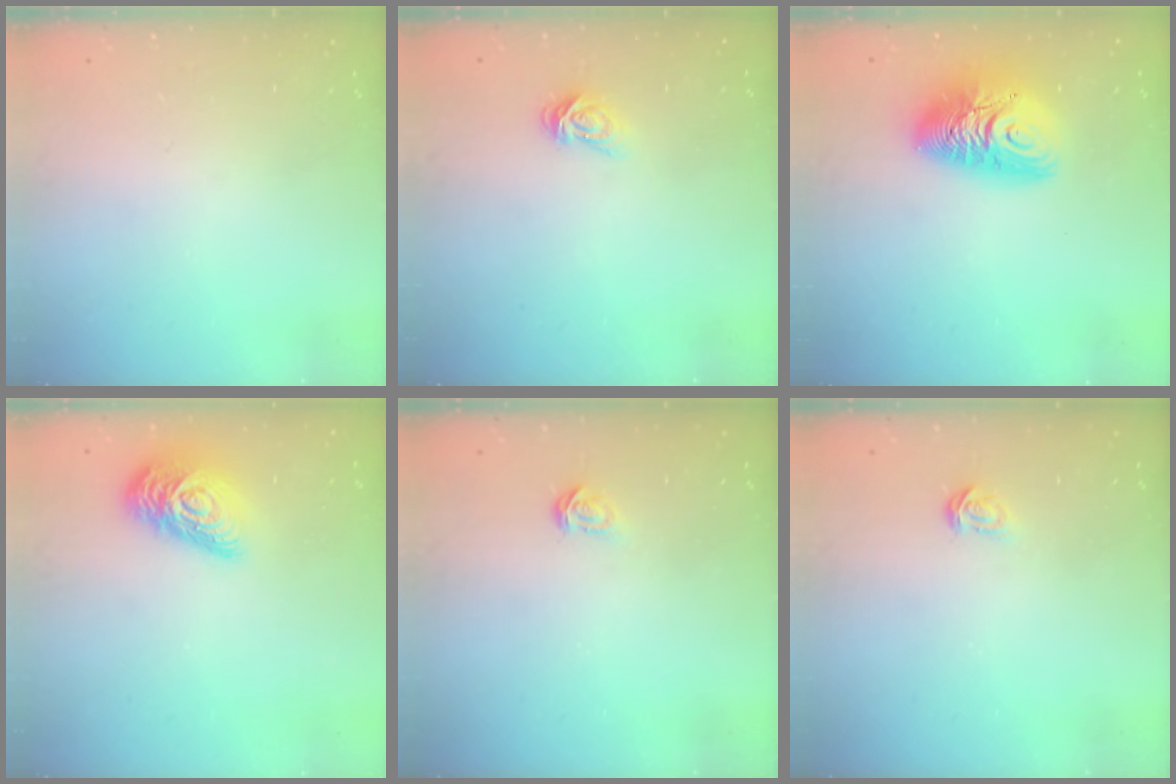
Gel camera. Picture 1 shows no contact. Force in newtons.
{"total": 4.9, "press": 4.9, "slide": 0.7}
{"total": 15.7, "press": 15.6, "slide": 1.7}
{"total": 15.3, "press": 15.3, "slide": 0.8}
{"total": 1.8, "press": 1.7, "slide": 0.2}
{"total": 1.8, "press": 1.7, "slide": 0.2}